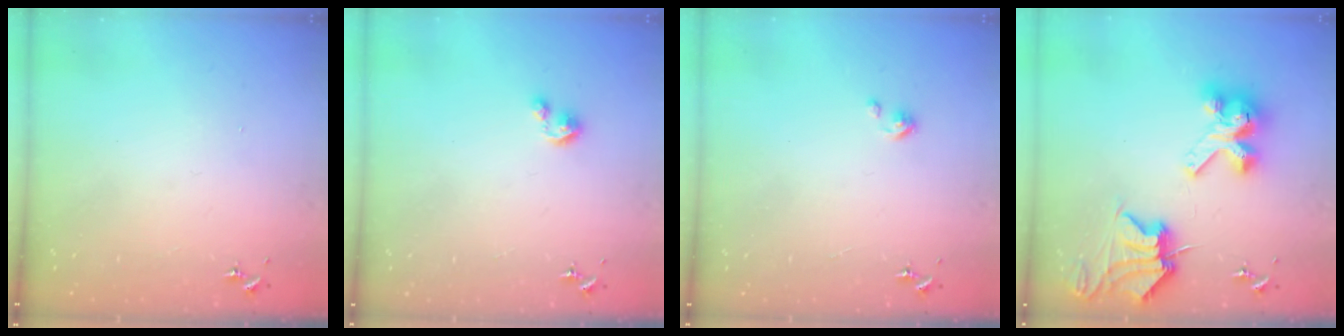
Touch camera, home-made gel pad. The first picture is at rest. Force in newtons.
{"total": 3.8, "press": 3.8, "slide": 0.3}
{"total": 2.7, "press": 2.7, "slide": 0.3}
{"total": 11.1, "press": 11.1, "slide": 0.6}